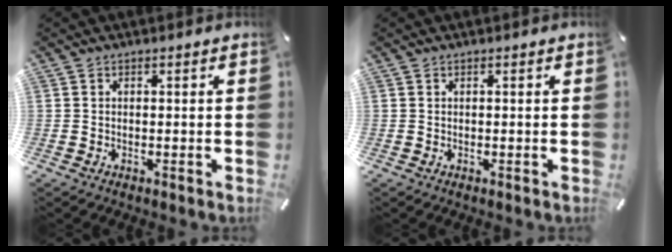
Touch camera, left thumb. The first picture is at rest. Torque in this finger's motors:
{"motor_torque": [-0.15, -0.16, -0.01, -0.03, 0.00]}